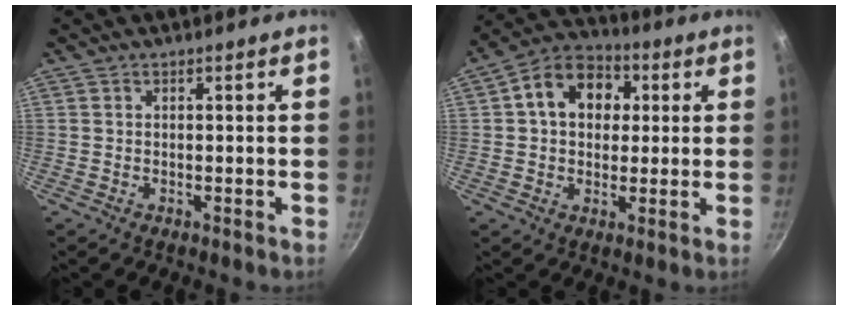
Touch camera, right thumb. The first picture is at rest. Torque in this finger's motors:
{"motor_torque": [0.46, 2.52, 0.98, 0.08, 0.06]}